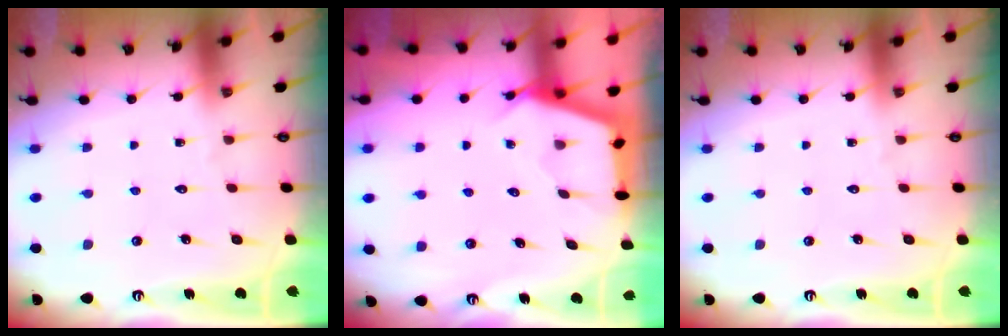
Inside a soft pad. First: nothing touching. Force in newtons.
{"total": 3.1, "press": 3.1, "slide": 0.3}
{"total": 0.0}